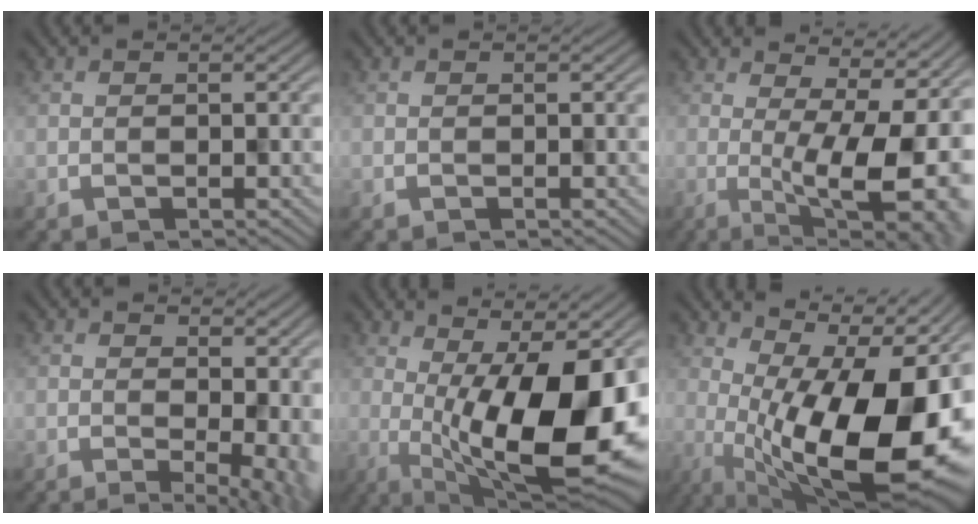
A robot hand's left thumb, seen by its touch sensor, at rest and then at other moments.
{"total": 0.0}
{"total": 12.3, "force": [-0.1, 3.5, 11.8], "torque": [-0.154, 0.004, 0.015]}
{"total": 6.1, "force": [-1.1, 1.9, 5.7], "torque": [-0.059, -0.010, 0.003]}
{"total": 15.8, "force": [-0.5, 5.2, 14.9], "torque": [-0.215, -0.005, 0.006]}
{"total": 18.8, "force": [-0.1, 7.8, 17.1], "torque": [-0.218, -0.009, -0.001]}